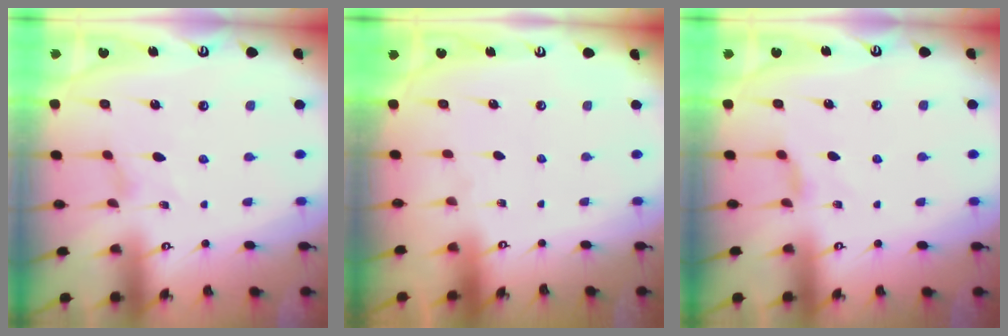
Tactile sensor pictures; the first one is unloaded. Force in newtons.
{"total": 0.0}
{"total": 2.8, "press": 2.8, "slide": 0.6}